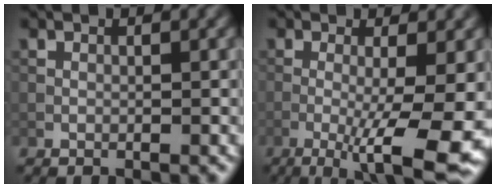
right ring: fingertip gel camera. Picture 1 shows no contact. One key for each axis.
{"total": 8.9, "fx": -2.8, "fy": 1.7, "fz": 8.3, "tx": -0.130, "ty": -0.010, "tz": -0.039}